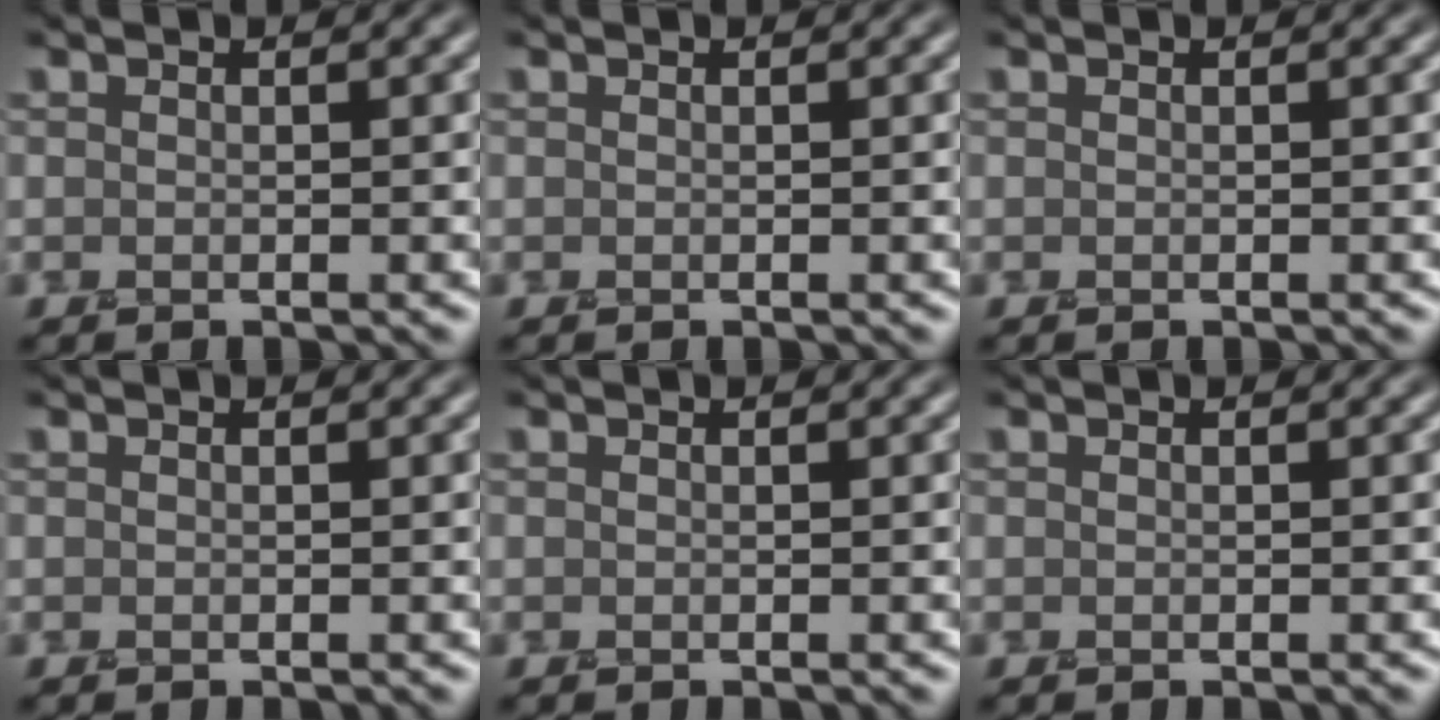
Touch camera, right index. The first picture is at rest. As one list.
[{"total": 0.0}, {"total": 0.0}, {"total": 0.0}, {"total": 0.0}, {"total": 0.0}]